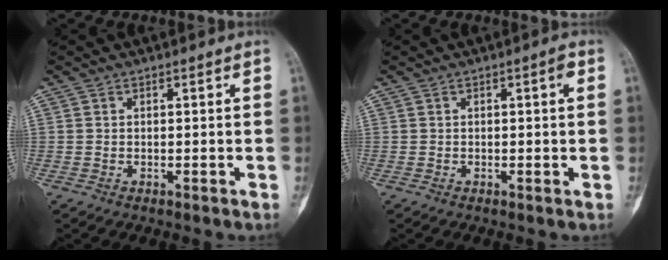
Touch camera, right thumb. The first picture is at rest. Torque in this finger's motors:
{"motor_torque": [0.22, 0.07, 0.15, -0.03, -0.01]}